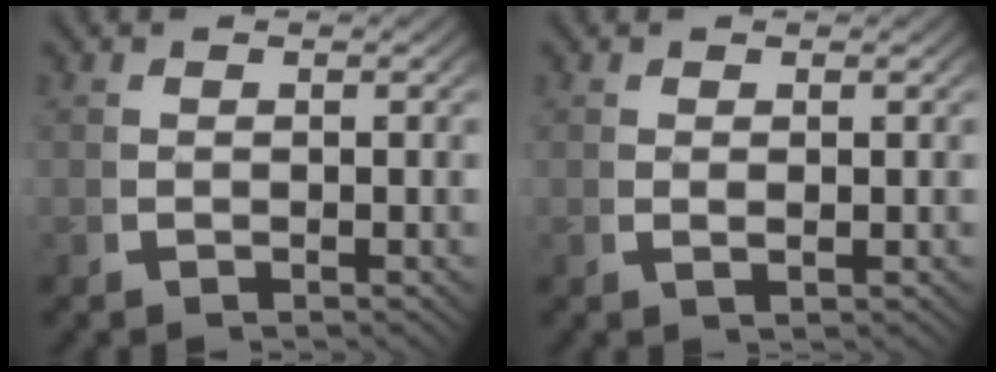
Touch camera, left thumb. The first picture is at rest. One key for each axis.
{"total": 0.7, "fx": 0.4, "fy": 0.1, "fz": 0.6, "tx": -0.019, "ty": -0.005, "tz": 0.012}